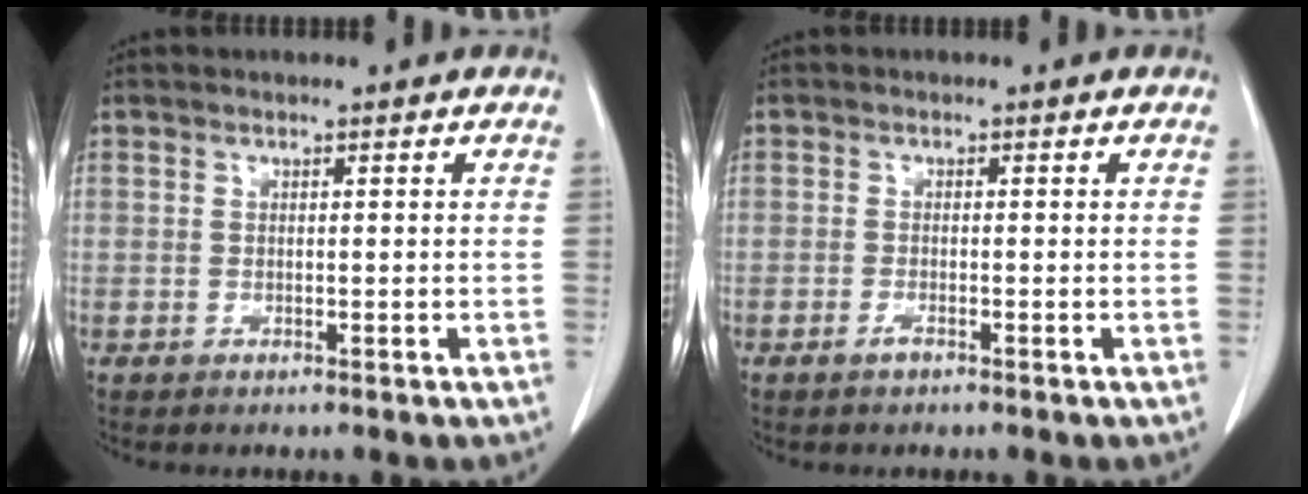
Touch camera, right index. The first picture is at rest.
{"total": 1.1, "force": [-0.8, 0.2, 0.7], "torque": [-0.016, 0.000, -0.014]}